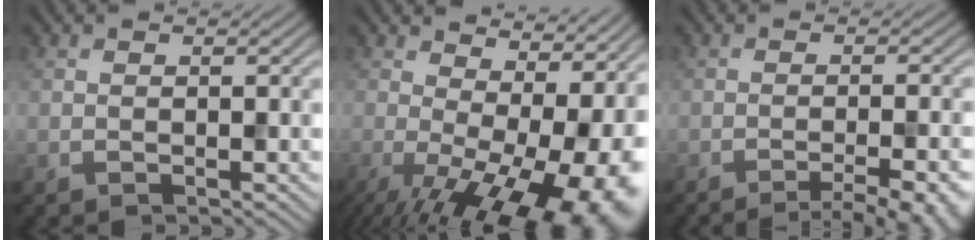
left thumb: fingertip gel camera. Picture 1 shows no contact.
{"total": 17.9, "force": [-2.7, 8.2, 15.7], "torque": [-0.190, -0.020, -0.010]}
{"total": 8.0, "force": [-5.6, 1.8, 5.4], "torque": [-0.059, 0.010, -0.064]}